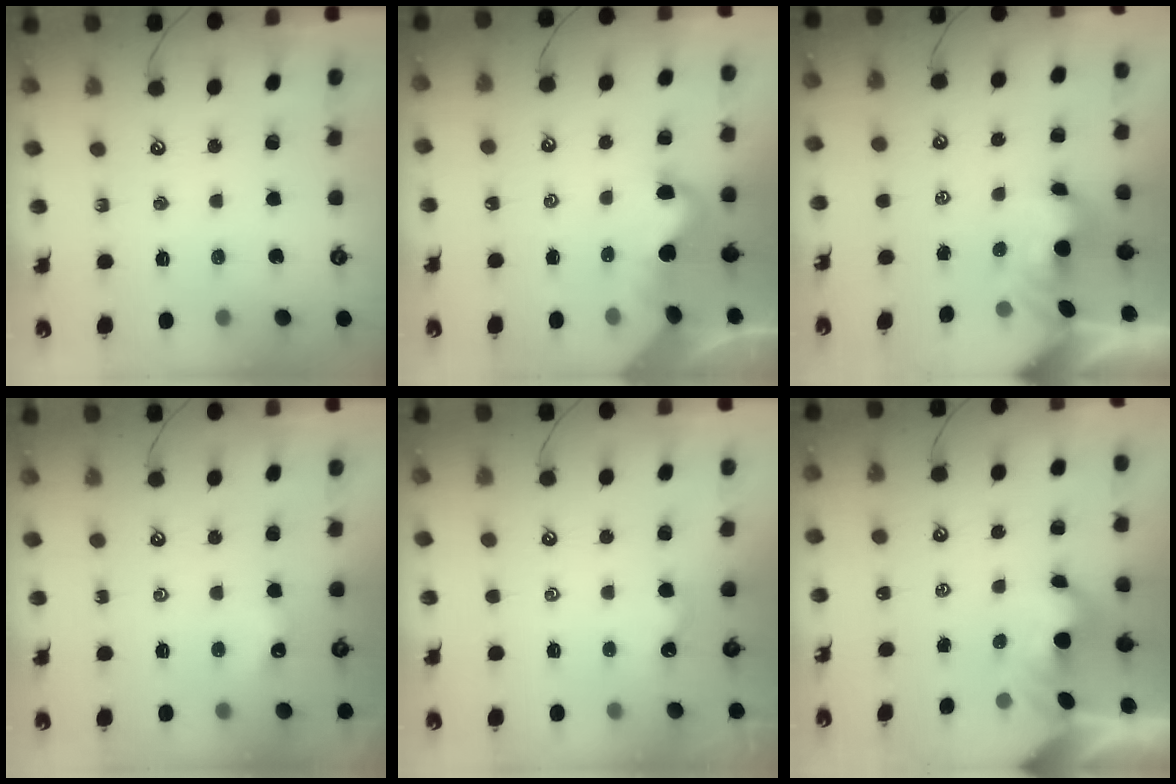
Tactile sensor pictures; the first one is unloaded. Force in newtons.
{"total": 3.2, "press": 3.2, "slide": 0.5}
{"total": 2.0, "press": 1.9, "slide": 0.7}
{"total": 1.7, "press": 1.7, "slide": 0.4}
{"total": 1.2, "press": 1.1, "slide": 0.3}
{"total": 2.9, "press": 2.8, "slide": 0.6}